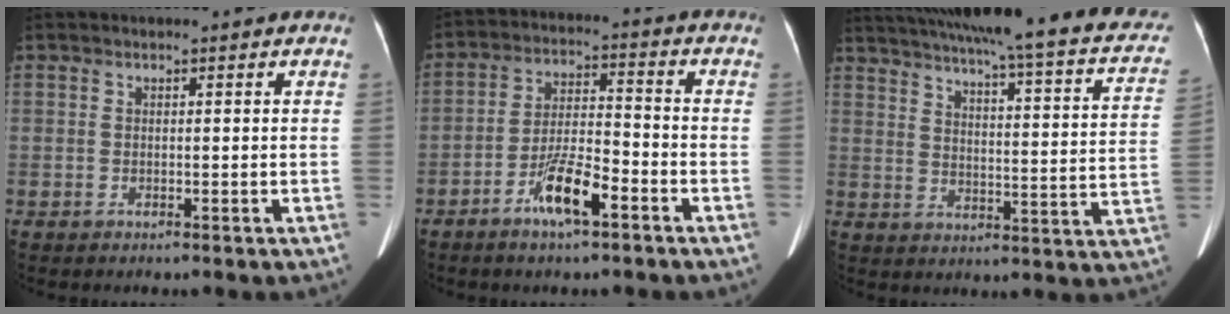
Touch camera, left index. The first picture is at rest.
{"total": 8.1, "force": [-4.6, 1.5, 6.4], "torque": [-0.128, 0.000, -0.085]}
{"total": 31.6, "force": [25.8, 4.5, 17.5], "torque": [-0.241, -0.025, 0.312]}